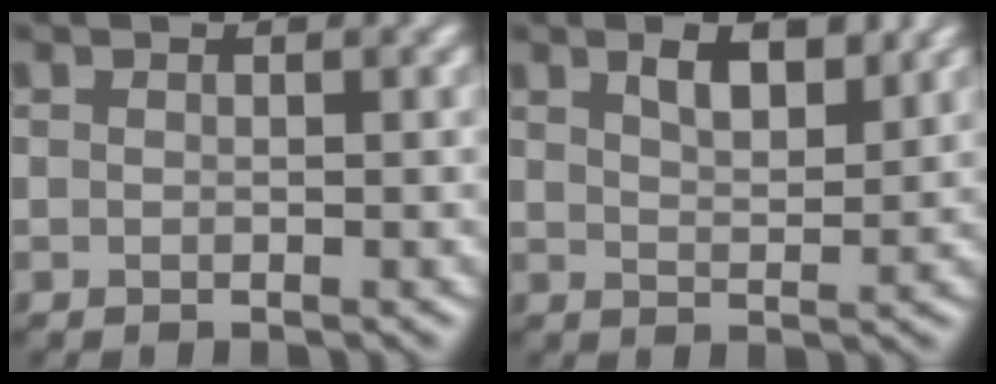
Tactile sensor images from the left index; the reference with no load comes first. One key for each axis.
{"total": 3.6, "fx": 2.3, "fy": 1.3, "fz": 2.5, "tx": -0.045, "ty": 0.000, "tz": 0.039}